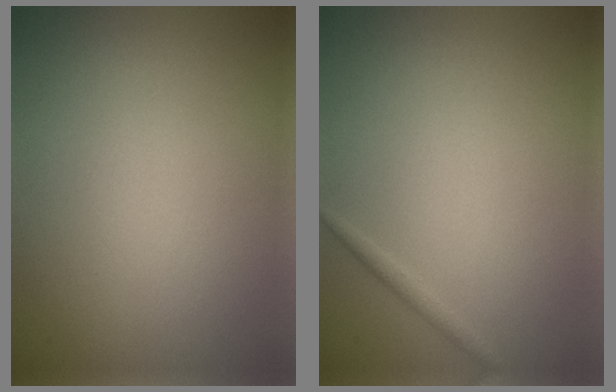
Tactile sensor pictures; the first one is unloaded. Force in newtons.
{"total": 0.8, "press": 0.8, "slide": 0.0}